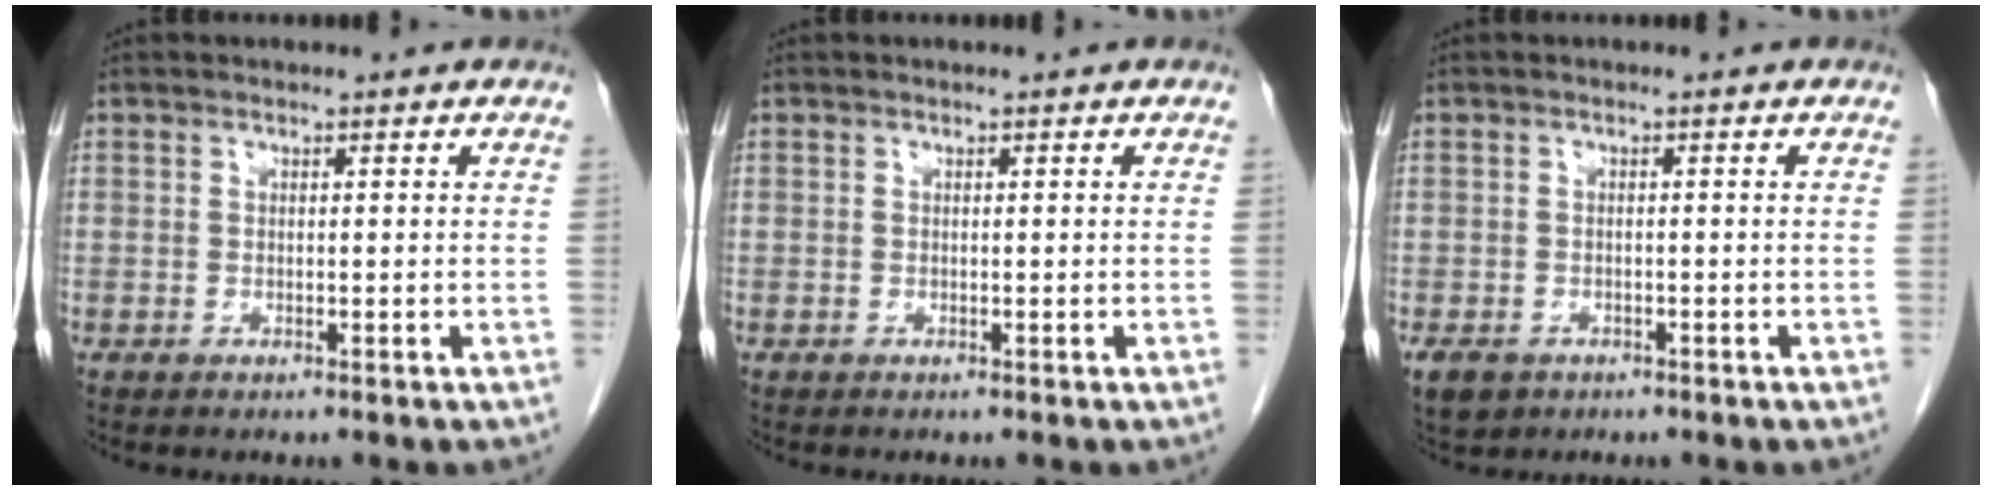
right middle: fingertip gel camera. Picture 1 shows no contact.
{"total": 0.0}
{"total": 4.0, "force": [-2.5, 2.8, 1.5], "torque": [-0.028, -0.003, -0.035]}